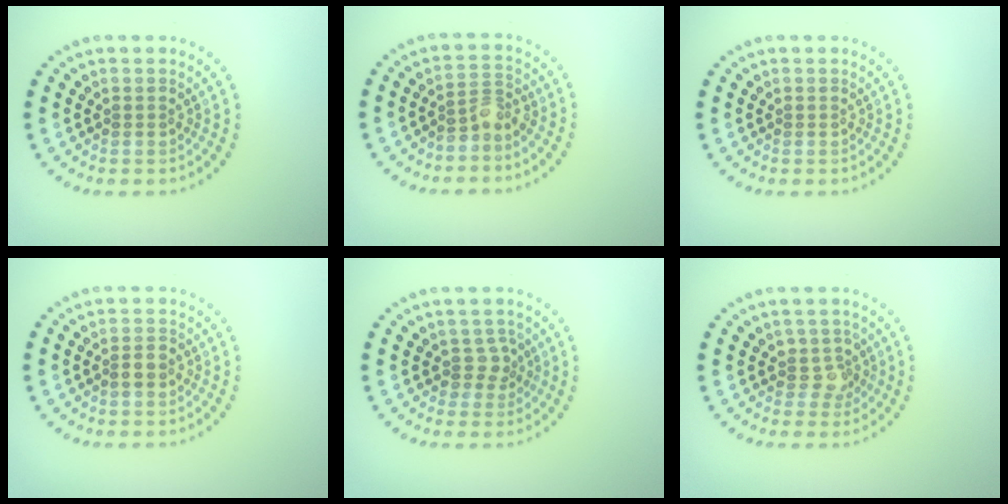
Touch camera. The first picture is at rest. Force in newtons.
{"total": 2.1, "press": 1.6, "slide": 1.3}
{"total": 0.0}
{"total": 1.4, "press": 1.3, "slide": 0.6}
{"total": 1.8, "press": 1.4, "slide": 1.2}
{"total": 2.0, "press": 1.6, "slide": 1.2}